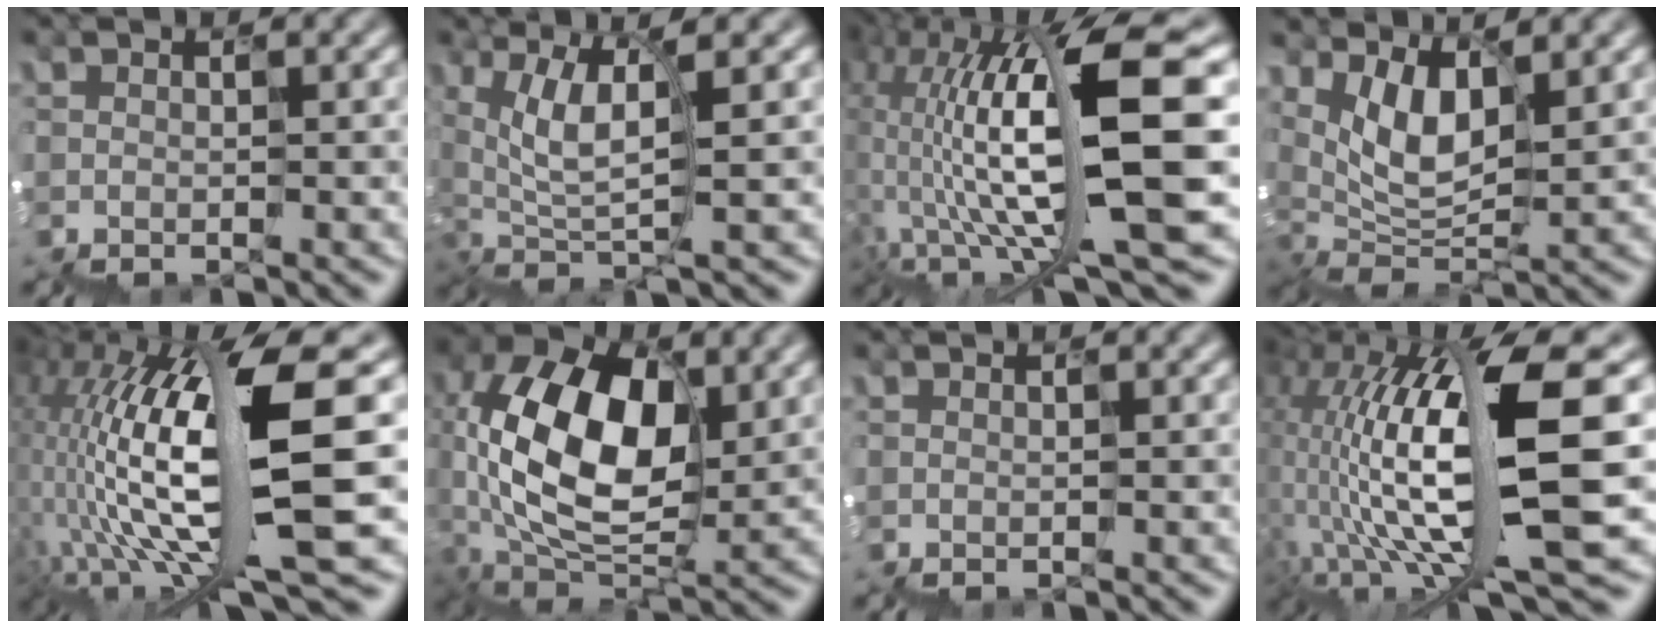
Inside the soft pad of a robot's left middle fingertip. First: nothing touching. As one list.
[{"total": 4.1, "force": [0.2, 1.5, 3.8], "torque": [-0.104, 0.000, -0.005]}, {"total": 12.3, "force": [2.0, 4.4, 11.3], "torque": [-0.239, -0.002, 0.057]}, {"total": 3.9, "force": [1.9, 1.9, 2.9], "torque": [-0.084, -0.001, 0.035]}, {"total": 13.7, "force": [-0.9, 3.3, 13.3], "torque": [-0.270, 0.020, -0.007]}, {"total": 9.4, "force": [0.3, 5.9, 7.3], "torque": [-0.170, 0.007, -0.001]}, {"total": 0.0}, {"total": 13.2, "force": [0.5, 3.7, 12.7], "torque": [-0.265, 0.007, 0.025]}]